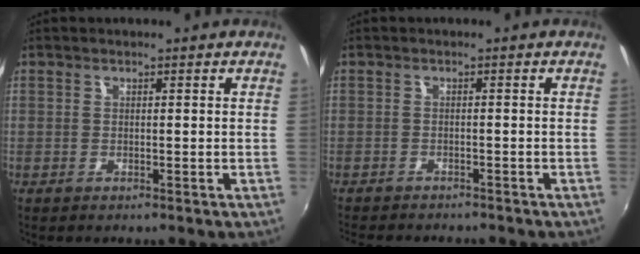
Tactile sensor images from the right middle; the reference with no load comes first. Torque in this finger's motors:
{"motor_torque": [1.04, -1.10, 0.07, 0.04]}